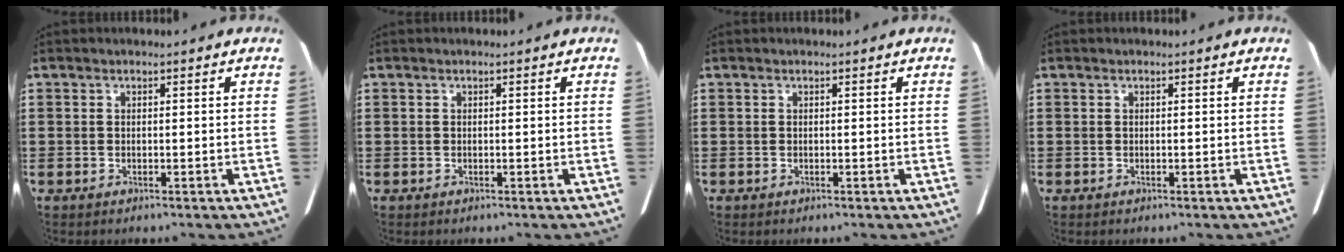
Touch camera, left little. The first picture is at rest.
{"total": 0.0}
{"total": 0.0}
{"total": 0.0}